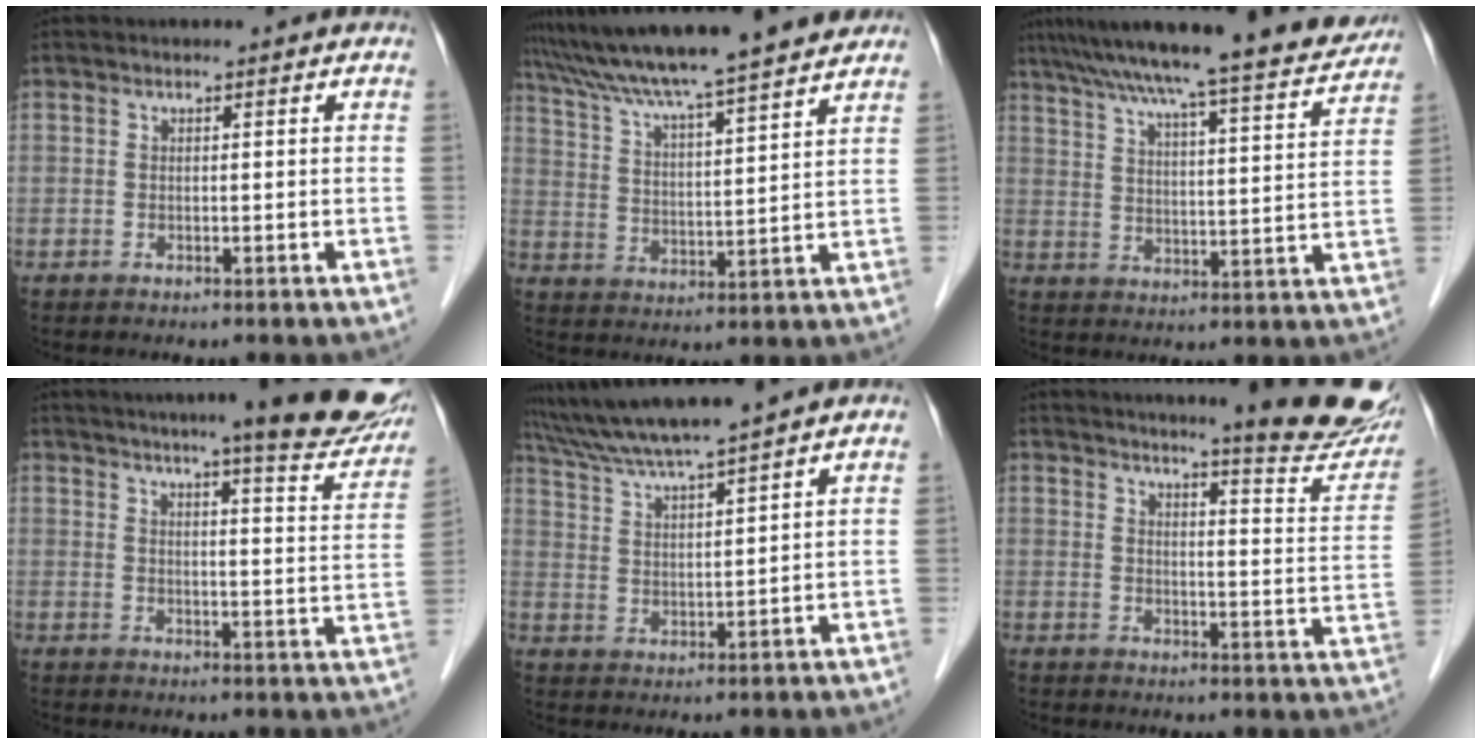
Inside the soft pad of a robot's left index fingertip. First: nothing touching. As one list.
[{"total": 19.4, "force": [17.0, 0.2, 9.3], "torque": [-0.161, 0.017, 0.260]}, {"total": 21.9, "force": [19.4, 0.8, 10.2], "torque": [-0.164, -0.016, 0.264]}, {"total": 18.0, "force": [14.7, 1.1, 10.3], "torque": [-0.124, -0.024, 0.174]}, {"total": 10.0, "force": [8.8, -1.7, 4.5], "torque": [-0.087, 0.012, 0.162]}, {"total": 17.0, "force": [15.1, 0.4, 7.9], "torque": [-0.100, -0.083, 0.174]}]